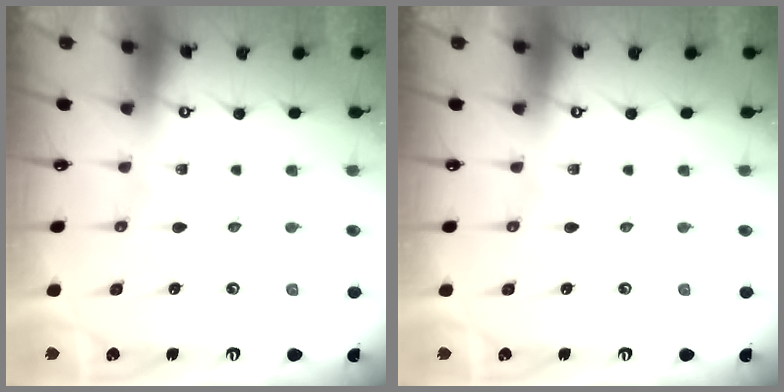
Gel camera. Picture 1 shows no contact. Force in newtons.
{"total": 0.0}